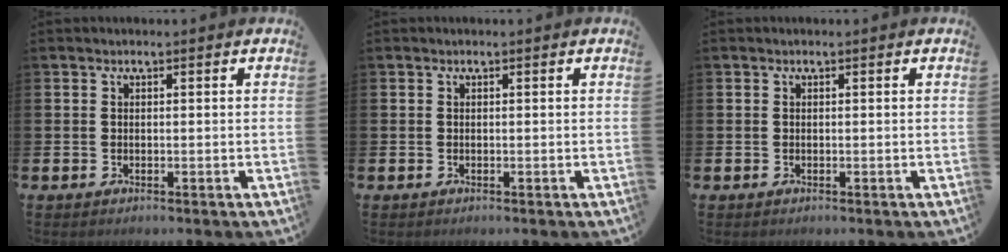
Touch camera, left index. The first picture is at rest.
{"total": 0.0}
{"total": 0.0}